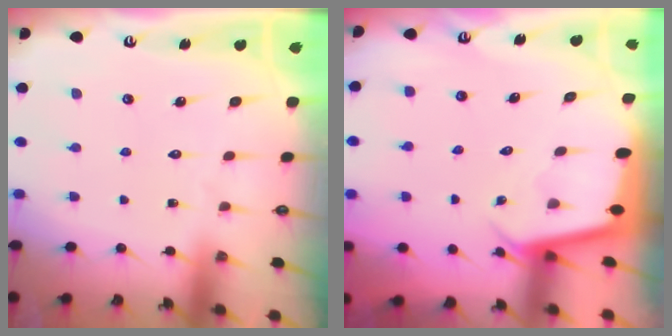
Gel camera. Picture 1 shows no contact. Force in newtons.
{"total": 2.3, "press": 2.3, "slide": 0.1}